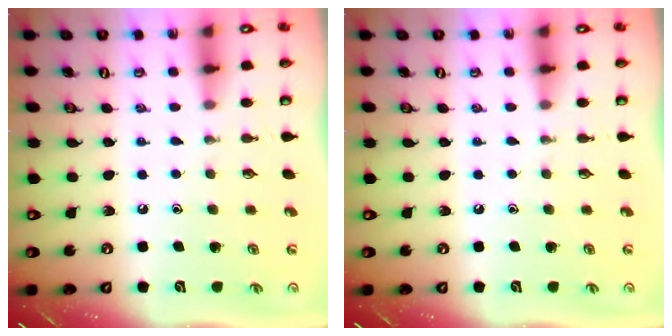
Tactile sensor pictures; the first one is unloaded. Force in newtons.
{"total": 0.0}